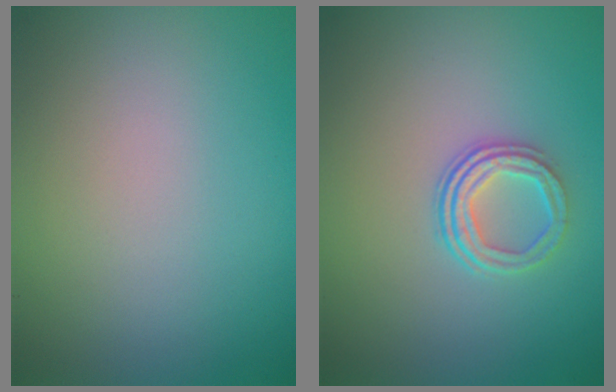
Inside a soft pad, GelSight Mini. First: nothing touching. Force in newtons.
{"total": 3.1, "press": 2.4, "slide": 1.9}